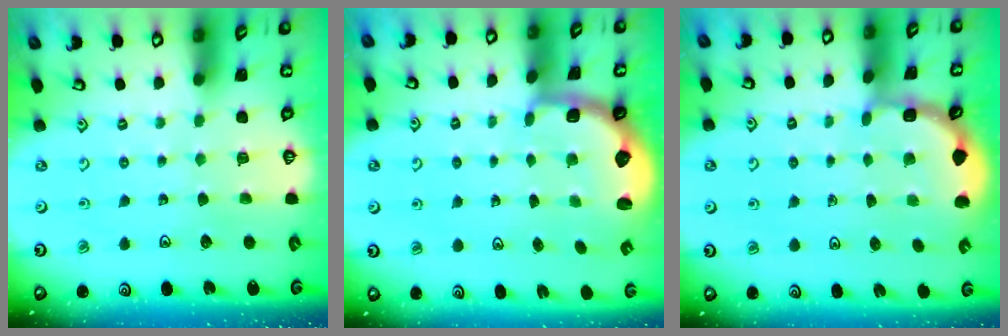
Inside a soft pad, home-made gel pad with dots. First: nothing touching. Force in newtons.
{"total": 2.6, "press": 2.1, "slide": 1.7}
{"total": 1.9, "press": 1.9, "slide": 0.3}